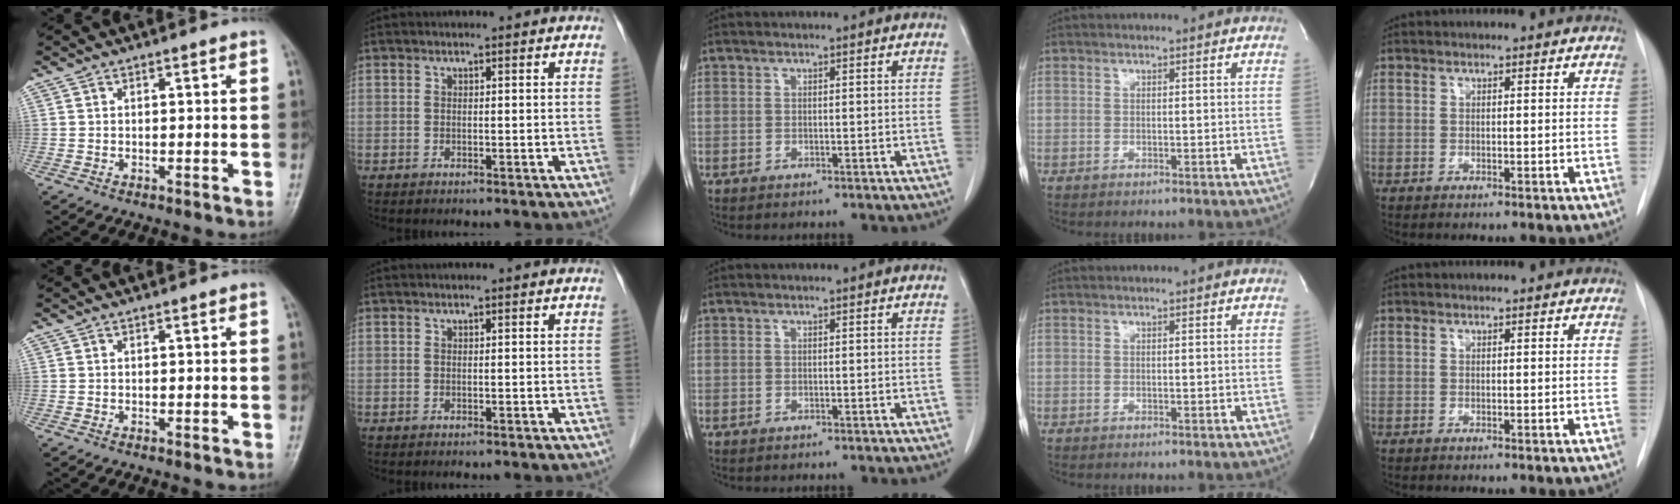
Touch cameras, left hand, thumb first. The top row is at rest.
{}